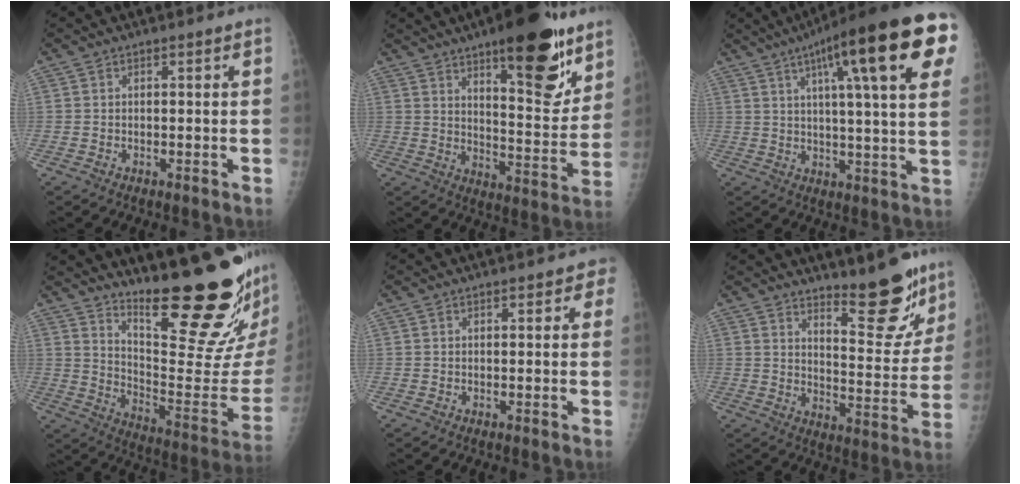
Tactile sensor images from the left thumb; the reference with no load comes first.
{"total": 19.8, "force": [12.1, 6.3, 14.4], "torque": [-0.163, -0.074, 0.180]}
{"total": 23.9, "force": [10.3, 3.9, 21.2], "torque": [-0.301, -0.001, 0.136]}
{"total": 27.7, "force": [18.4, 4.6, 20.1], "torque": [-0.283, -0.115, 0.290]}
{"total": 2.1, "force": [0.9, 1.2, 1.4], "torque": [0.000, 0.002, 0.006]}
{"total": 13.1, "force": [10.0, 3.3, 7.8], "torque": [-0.071, -0.081, 0.155]}